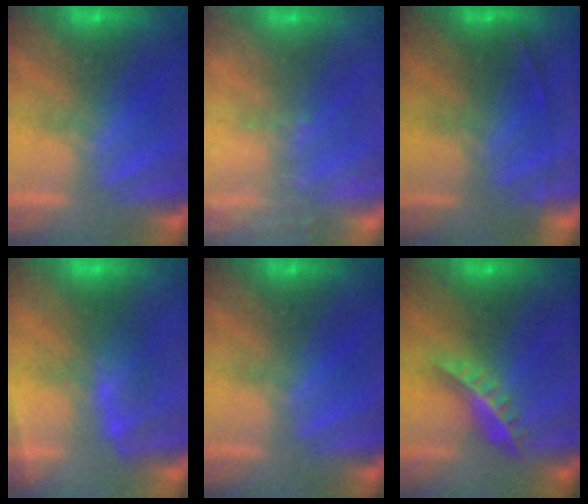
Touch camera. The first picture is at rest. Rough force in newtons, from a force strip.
{"total": 8.7}
{"total": 1.8}
{"total": 3.8}
{"total": 0.0}
{"total": 8.9}